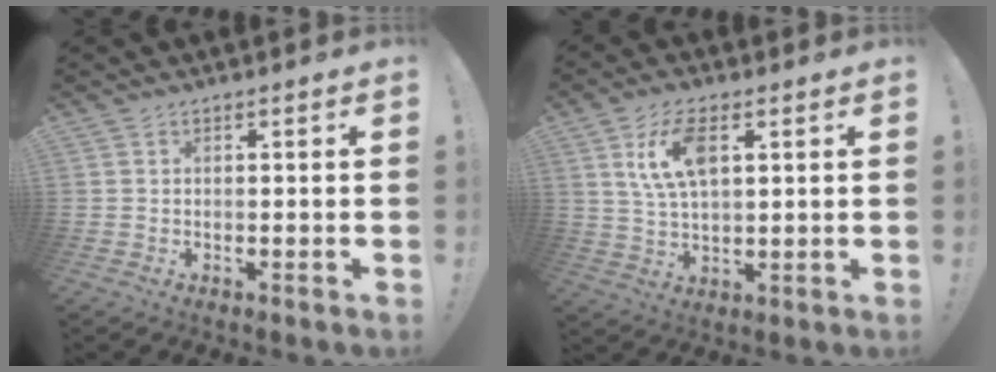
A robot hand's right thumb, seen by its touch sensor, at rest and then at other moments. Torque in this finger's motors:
{"motor_torque": [0.30, 0.52, 0.45, -0.37, 0.07]}